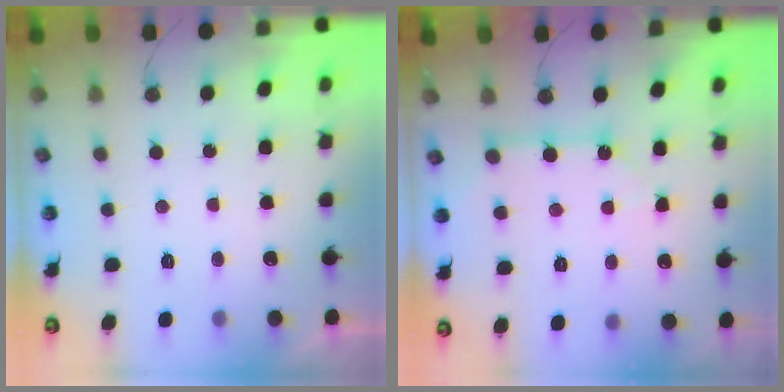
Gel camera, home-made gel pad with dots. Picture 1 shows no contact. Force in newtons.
{"total": 8.4, "press": 8.4, "slide": 0.8}